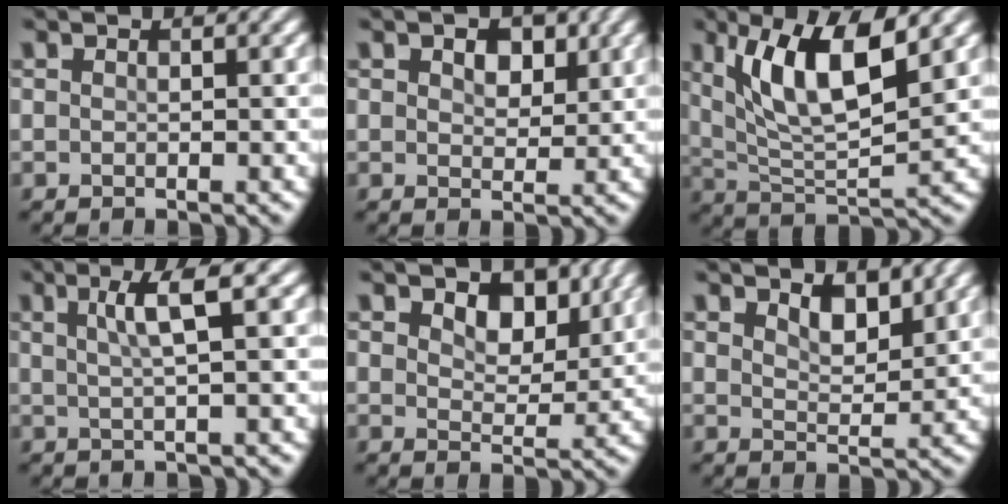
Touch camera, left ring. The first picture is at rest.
{"total": 3.0, "force": [1.4, 1.9, 1.9], "torque": [-0.030, 0.000, 0.019]}
{"total": 8.3, "force": [3.4, 2.6, 7.2], "torque": [-0.133, -0.006, 0.063]}
{"total": 3.6, "force": [1.2, 0.6, 3.4], "torque": [-0.050, 0.007, 0.019]}
{"total": 4.2, "force": [2.2, 2.5, 2.6], "torque": [-0.046, -0.009, 0.029]}
{"total": 2.6, "force": [1.8, 1.0, 1.5], "torque": [-0.033, -0.008, 0.031]}